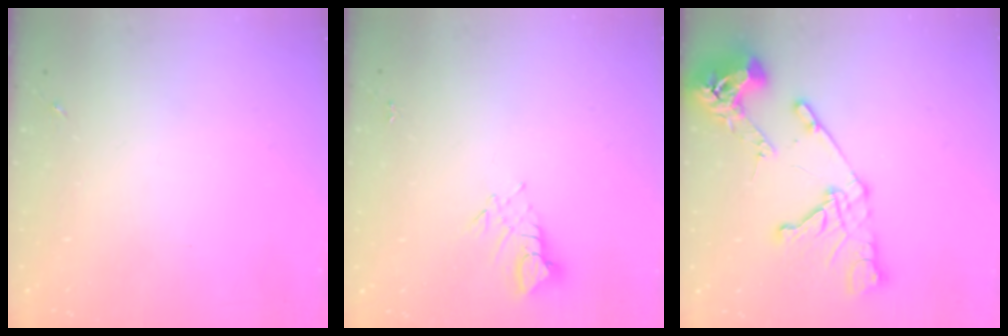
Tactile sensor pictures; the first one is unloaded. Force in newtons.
{"total": 4.2, "press": 4.2, "slide": 0.2}
{"total": 17.0, "press": 16.9, "slide": 1.9}